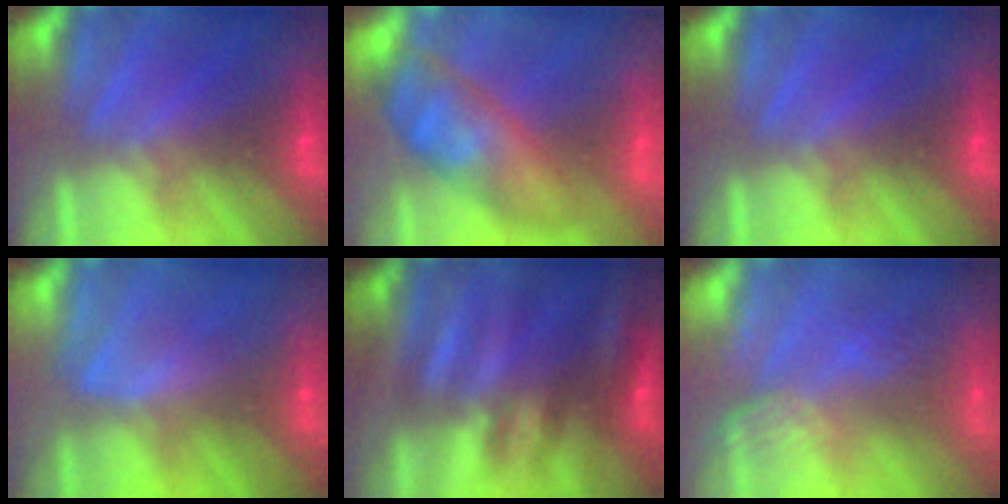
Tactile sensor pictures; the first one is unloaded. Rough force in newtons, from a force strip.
{"total": 4.1}
{"total": 0.0}
{"total": 2.7}
{"total": 2.4}
{"total": 2.6}